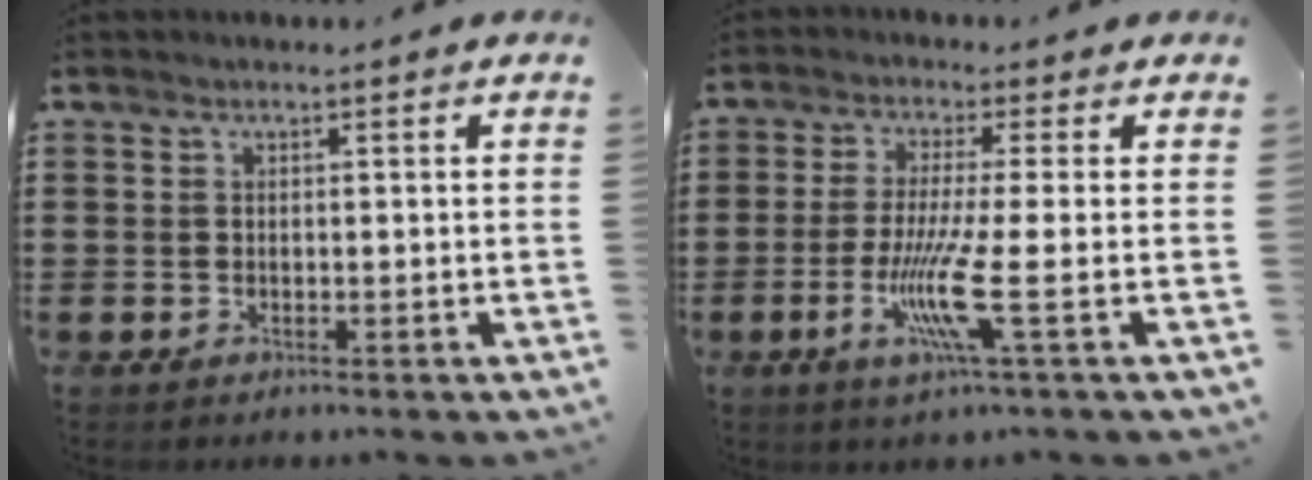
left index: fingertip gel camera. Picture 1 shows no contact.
{"total": 8.5, "force": [-2.6, -0.5, 8.1], "torque": [-0.171, -0.024, -0.055]}